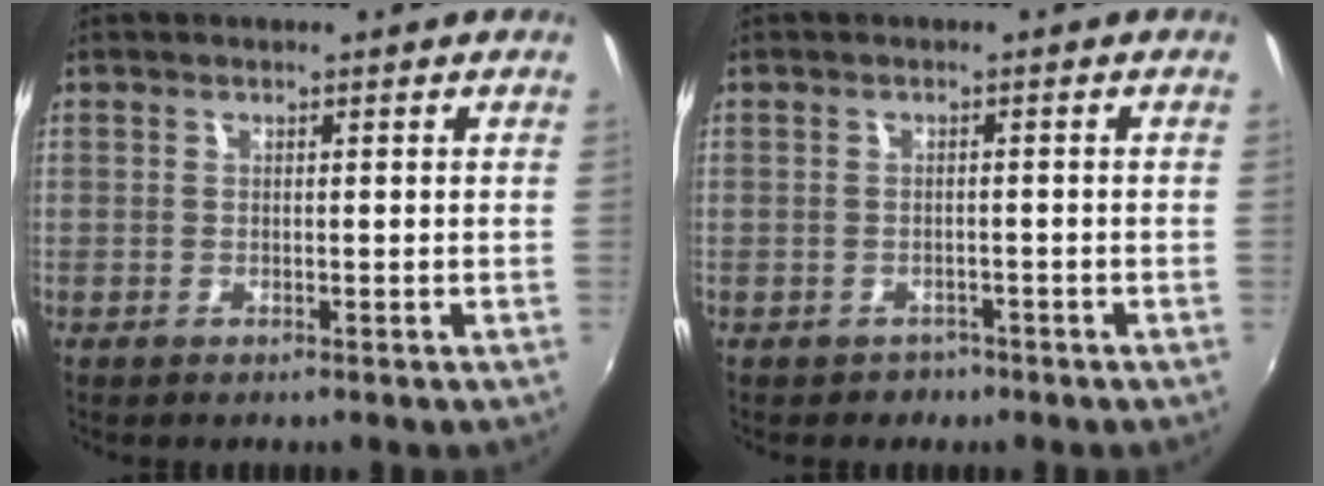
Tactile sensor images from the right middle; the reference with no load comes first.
{"total": 2.4, "force": [-1.5, 1.9, 0.3], "torque": [-0.011, -0.001, -0.018]}